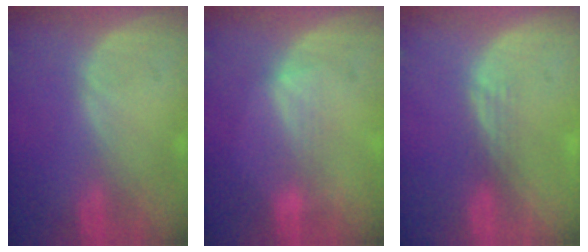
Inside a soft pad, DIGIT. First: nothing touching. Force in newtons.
{"total": 2.7, "press": 2.7, "slide": 0.4}
{"total": 1.5, "press": 1.2, "slide": 0.9}